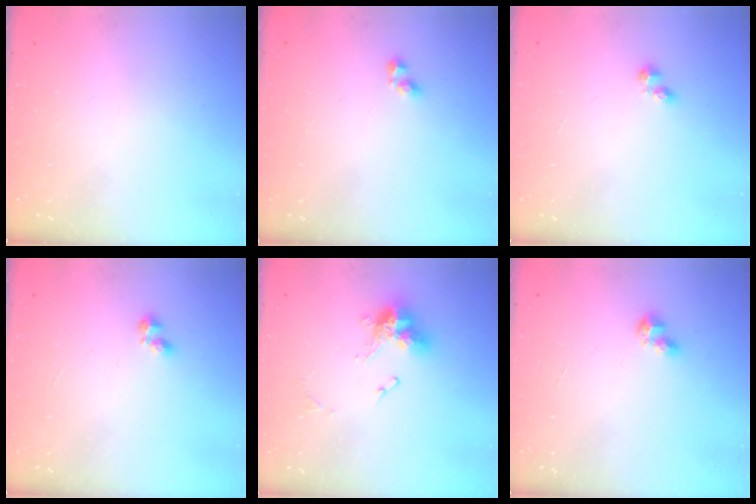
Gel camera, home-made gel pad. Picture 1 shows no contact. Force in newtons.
{"total": 3.6, "press": 3.6, "slide": 0.1}
{"total": 2.5, "press": 2.5, "slide": 0.4}
{"total": 2.2, "press": 2.1, "slide": 0.7}
{"total": 11.4, "press": 11.4, "slide": 0.9}
{"total": 5.6, "press": 5.6, "slide": 0.4}